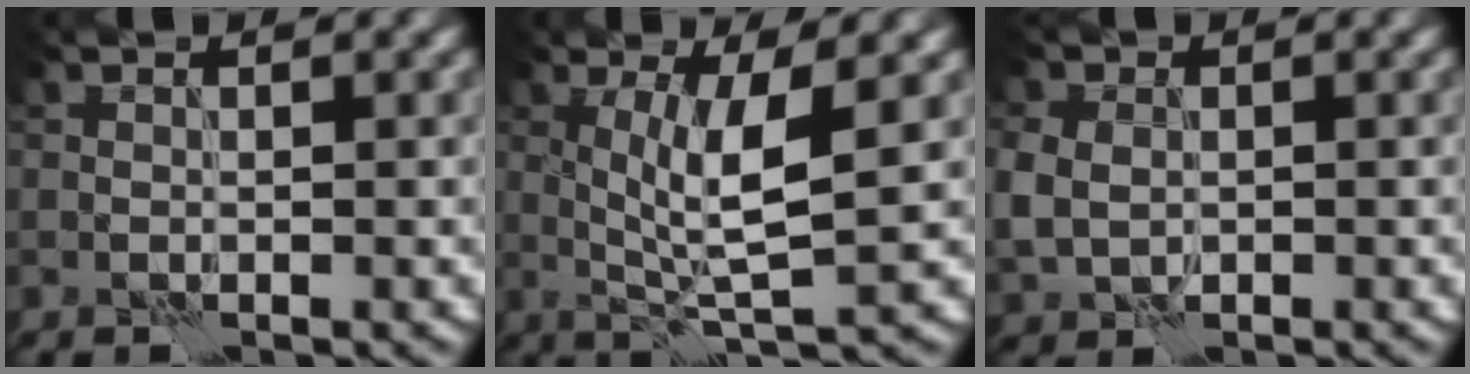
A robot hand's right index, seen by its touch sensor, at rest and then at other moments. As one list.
[{"total": 5.5, "force": [0.7, 0.9, 5.4], "torque": [-0.106, -0.005, 0.017]}, {"total": 3.4, "force": [-0.1, 2.7, 2.0], "torque": [-0.054, -0.003, 0.004]}]